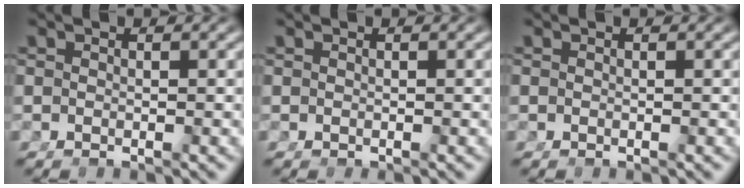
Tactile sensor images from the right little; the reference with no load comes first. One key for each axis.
{"total": 0.0}
{"total": 0.0}